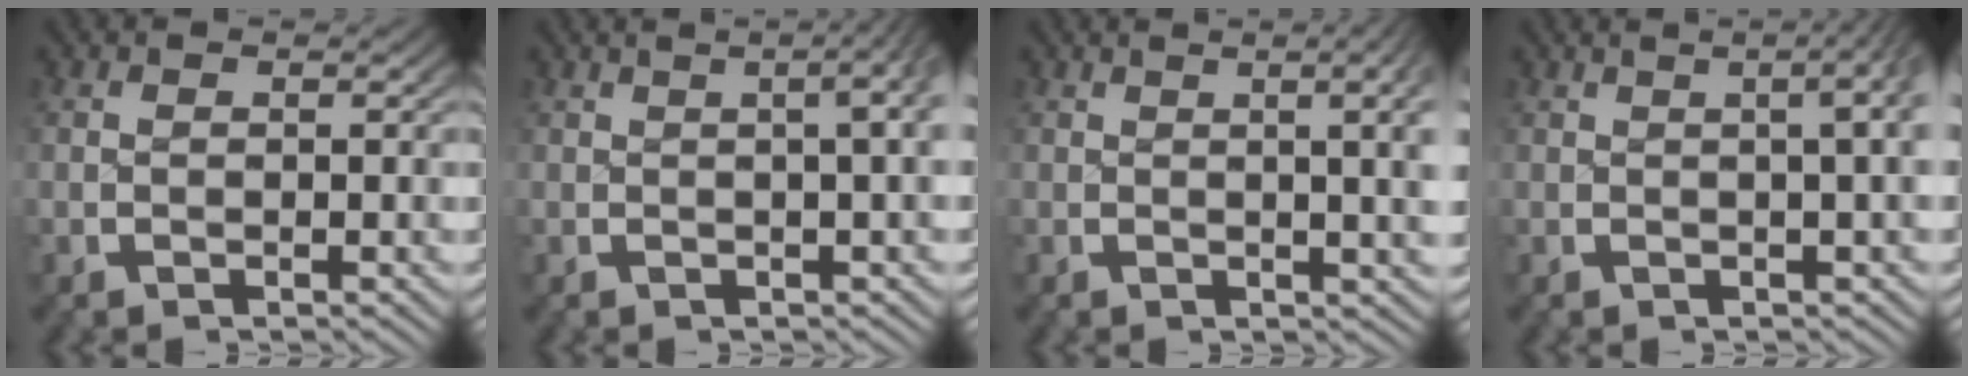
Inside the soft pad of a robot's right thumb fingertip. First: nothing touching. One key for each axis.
{"total": 5.1, "fx": 1.4, "fy": 2.0, "fz": 4.5, "tx": -0.040, "ty": 0.029, "tz": 0.007}
{"total": 4.3, "fx": 1.0, "fy": 1.0, "fz": 4.1, "tx": -0.032, "ty": 0.013, "tz": 0.011}
{"total": 5.8, "fx": 1.8, "fy": 2.3, "fz": 4.9, "tx": -0.042, "ty": 0.032, "tz": 0.012}